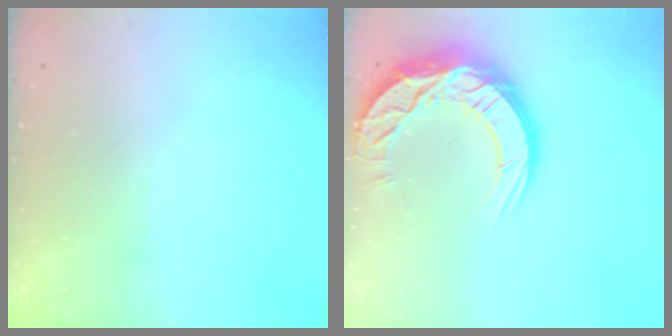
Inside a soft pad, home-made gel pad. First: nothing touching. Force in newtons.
{"total": 14.8, "press": 14.8, "slide": 1.0}